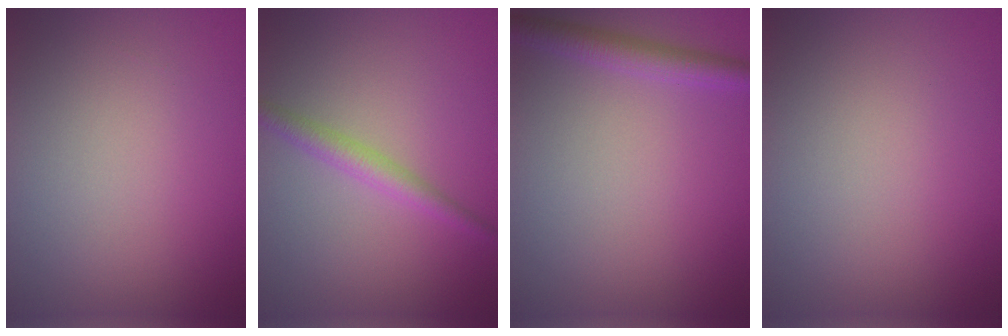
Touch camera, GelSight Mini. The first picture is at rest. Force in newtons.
{"total": 2.2, "press": 2.2, "slide": 0.0}
{"total": 2.5, "press": 2.5, "slide": 0.1}
{"total": 0.0}